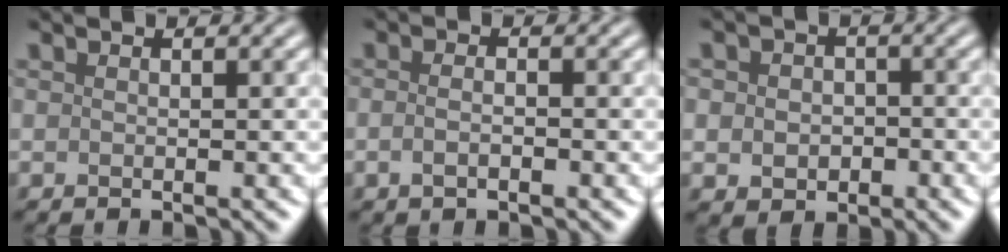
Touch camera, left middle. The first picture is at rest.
{"total": 1.6, "force": [-0.6, 0.7, 1.4], "torque": [-0.025, -0.002, -0.014]}
{"total": 3.6, "force": [-0.5, 3.0, 2.0], "torque": [-0.018, -0.007, -0.014]}